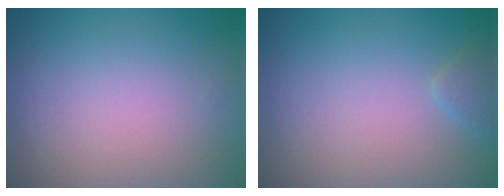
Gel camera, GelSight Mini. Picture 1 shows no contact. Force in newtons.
{"total": 1.1, "press": 1.1, "slide": 0.1}